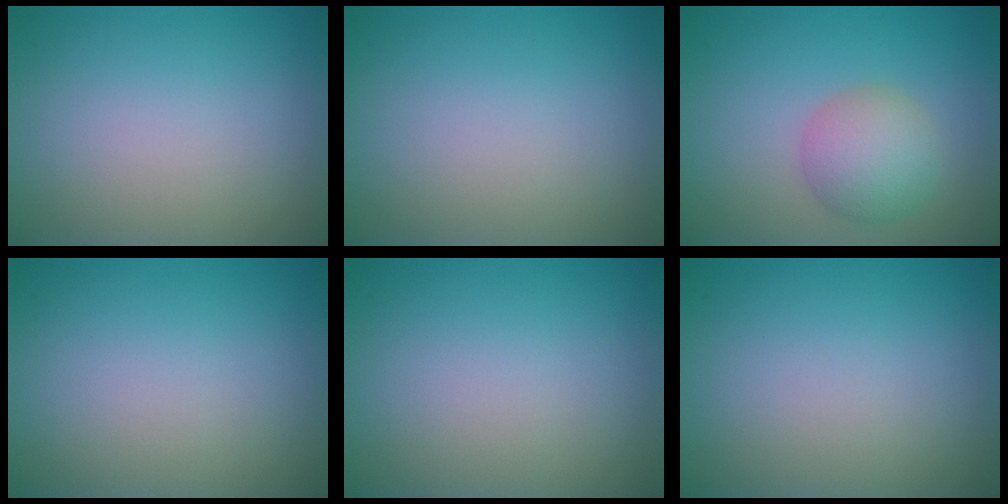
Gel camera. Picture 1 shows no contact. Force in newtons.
{"total": 0.0}
{"total": 3.9, "press": 3.9, "slide": 0.1}
{"total": 0.0}
{"total": 0.0}
{"total": 0.0}